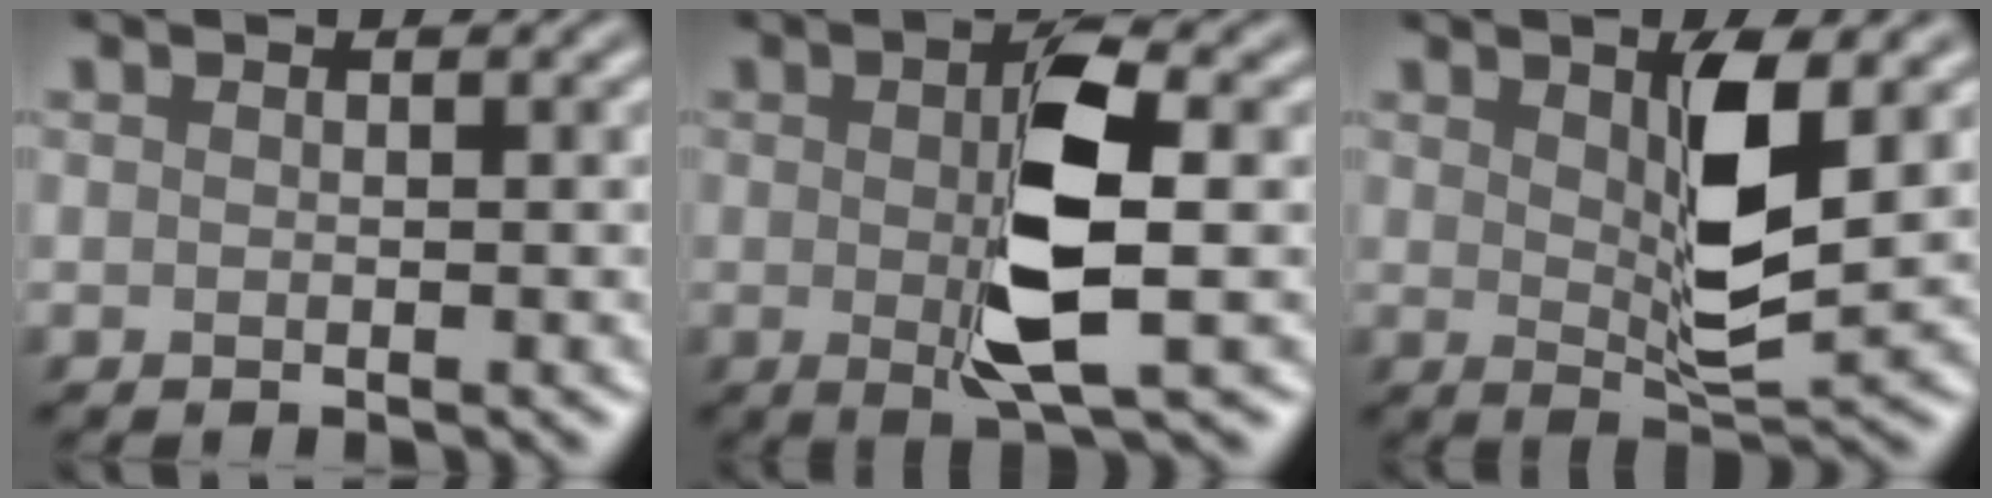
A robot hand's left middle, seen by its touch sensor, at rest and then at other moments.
{"total": 6.8, "force": [-0.1, 1.9, 6.6], "torque": [-0.120, -0.002, -0.002]}
{"total": 5.3, "force": [1.3, 1.5, 4.9], "torque": [-0.088, -0.008, 0.026]}